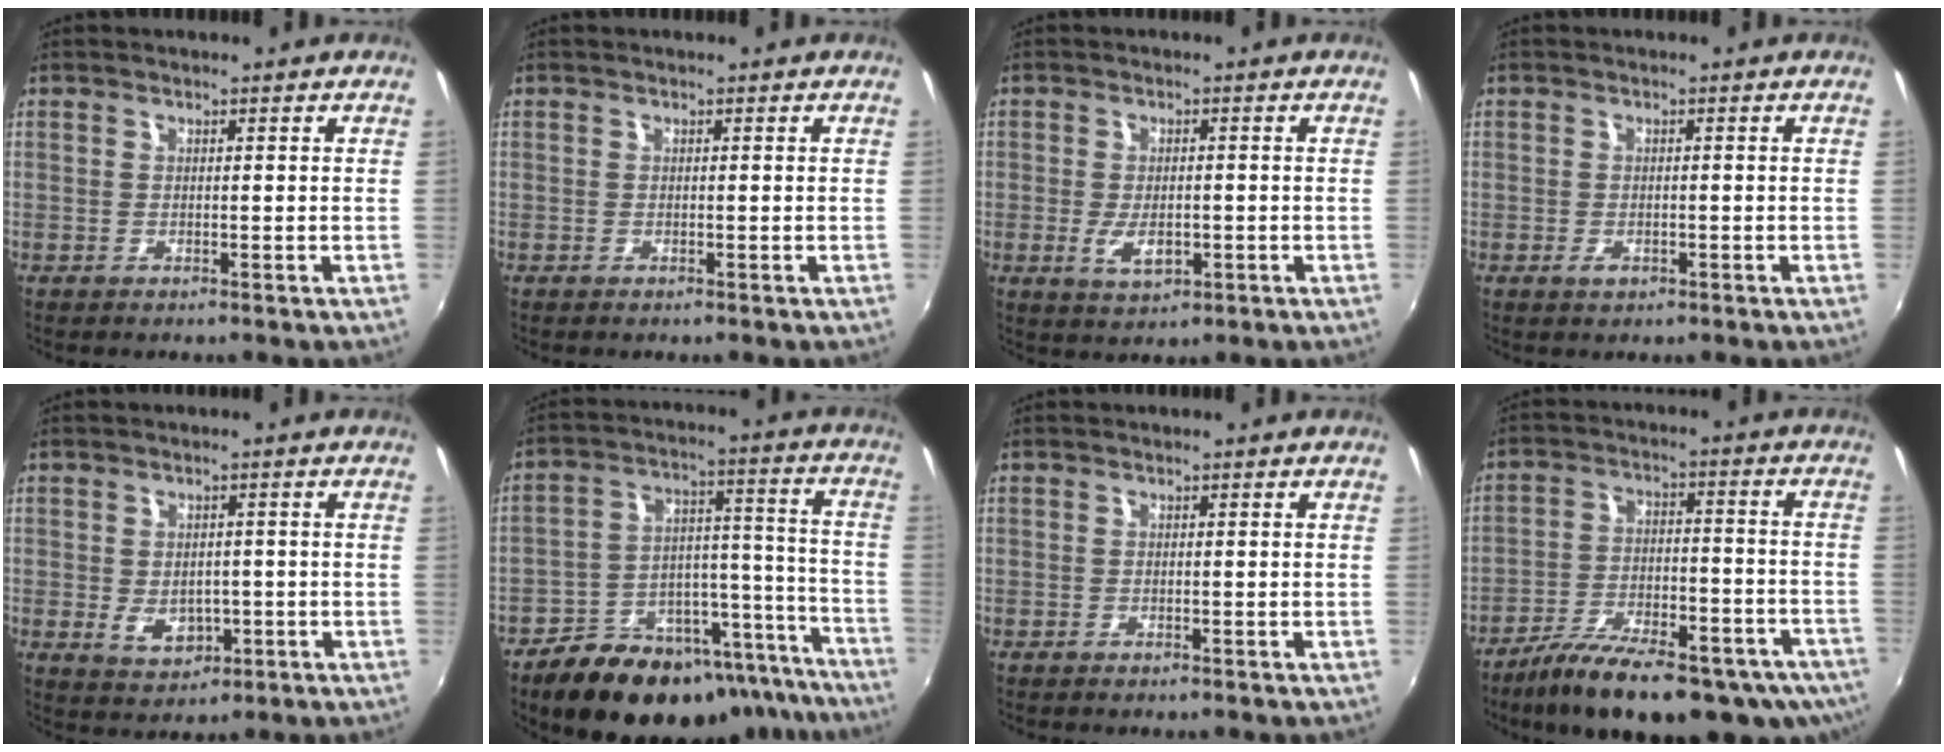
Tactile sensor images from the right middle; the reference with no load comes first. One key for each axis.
{"total": 0.0}
{"total": 4.7, "fx": -1.3, "fy": 2.5, "fz": 3.8, "tx": -0.073, "ty": -0.010, "tz": -0.018}
{"total": 1.6, "fx": -0.8, "fy": 1.0, "fz": 0.9, "tx": -0.016, "ty": -0.003, "tz": -0.014}
{"total": 5.9, "fx": -1.4, "fy": 4.4, "fz": 3.6, "tx": -0.069, "ty": -0.008, "tz": -0.015}
{"total": 24.5, "fx": -19.0, "fy": 11.0, "fz": 10.8, "tx": -0.160, "ty": 0.053, "tz": -0.240}
{"total": 0.8, "fx": -0.7, "fy": 0.4, "fz": 0.3, "tx": -0.009, "ty": -0.003, "tz": -0.012}
{"total": 21.4, "fx": -14.6, "fy": 7.7, "fz": 13.5, "tx": -0.237, "ty": -0.045, "tz": -0.206}